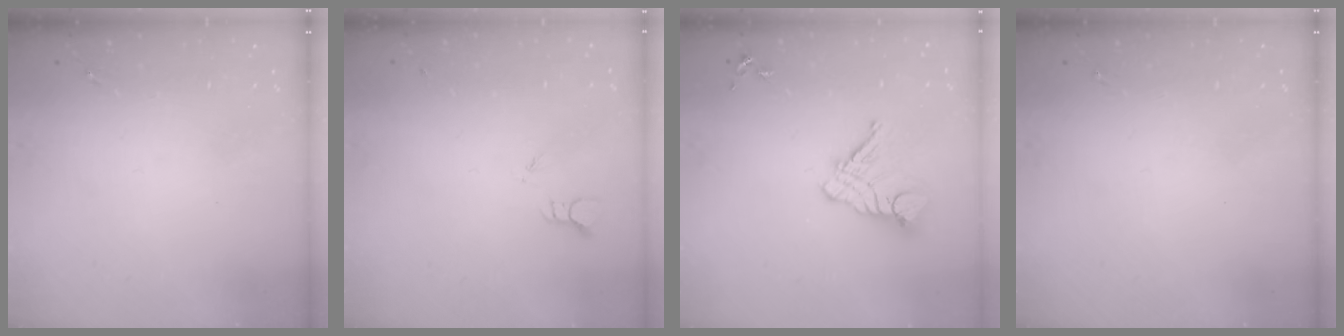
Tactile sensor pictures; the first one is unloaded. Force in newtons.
{"total": 1.9, "press": 1.9, "slide": 0.1}
{"total": 11.6, "press": 11.5, "slide": 1.1}
{"total": 0.0}